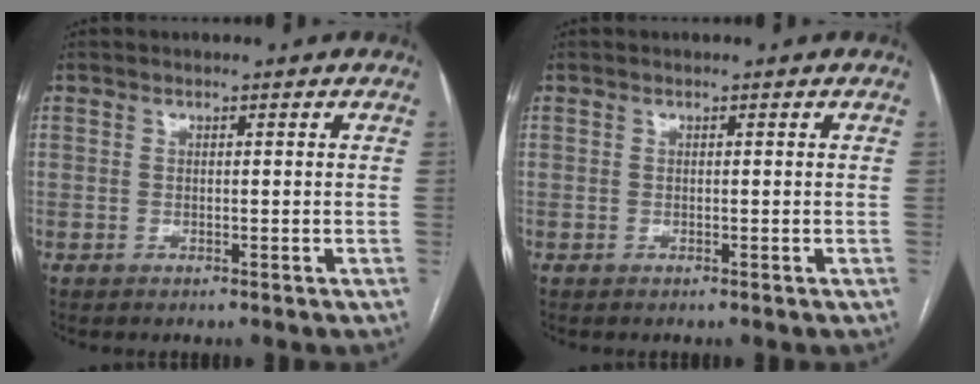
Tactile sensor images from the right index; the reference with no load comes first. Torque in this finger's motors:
{"motor_torque": [-0.06, -0.04, 0.04, 0.01]}